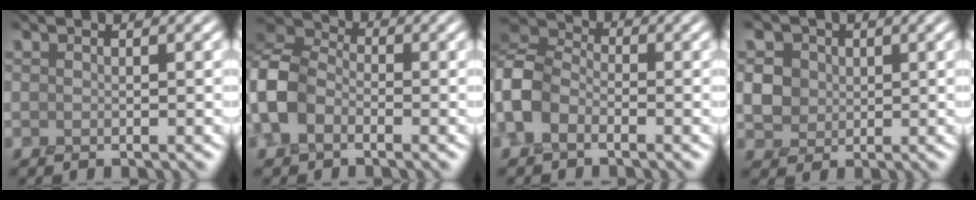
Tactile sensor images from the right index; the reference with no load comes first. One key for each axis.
{"total": 5.3, "fx": -2.2, "fy": 3.6, "fz": 3.2, "tx": -0.077, "ty": 0.007, "tz": -0.061}
{"total": 4.4, "fx": -2.2, "fy": 2.8, "fz": 2.5, "tx": -0.060, "ty": 0.010, "tz": -0.060}
{"total": 5.4, "fx": 1.8, "fy": 4.4, "fz": 2.5, "tx": -0.057, "ty": 0.019, "tz": 0.022}